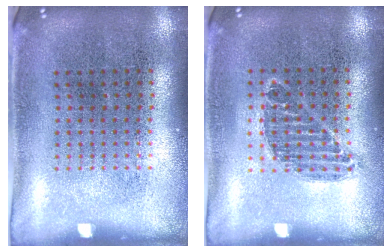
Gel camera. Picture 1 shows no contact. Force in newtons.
{"total": 0.7, "press": 0.7, "slide": 0.2}